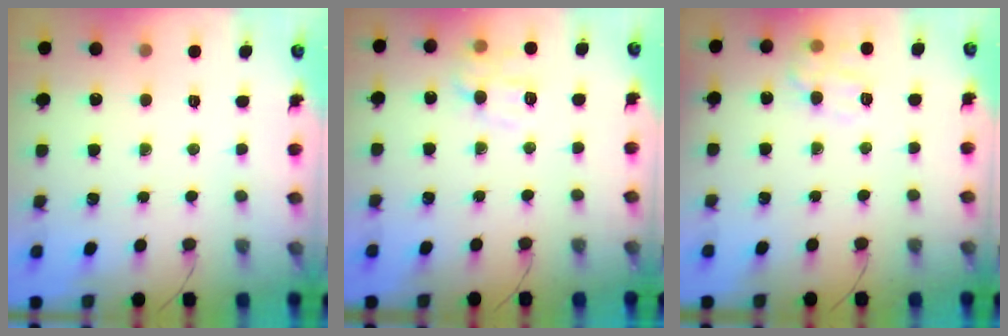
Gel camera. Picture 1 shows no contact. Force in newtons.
{"total": 10.1, "press": 10.1, "slide": 0.7}
{"total": 10.2, "press": 10.2, "slide": 0.4}